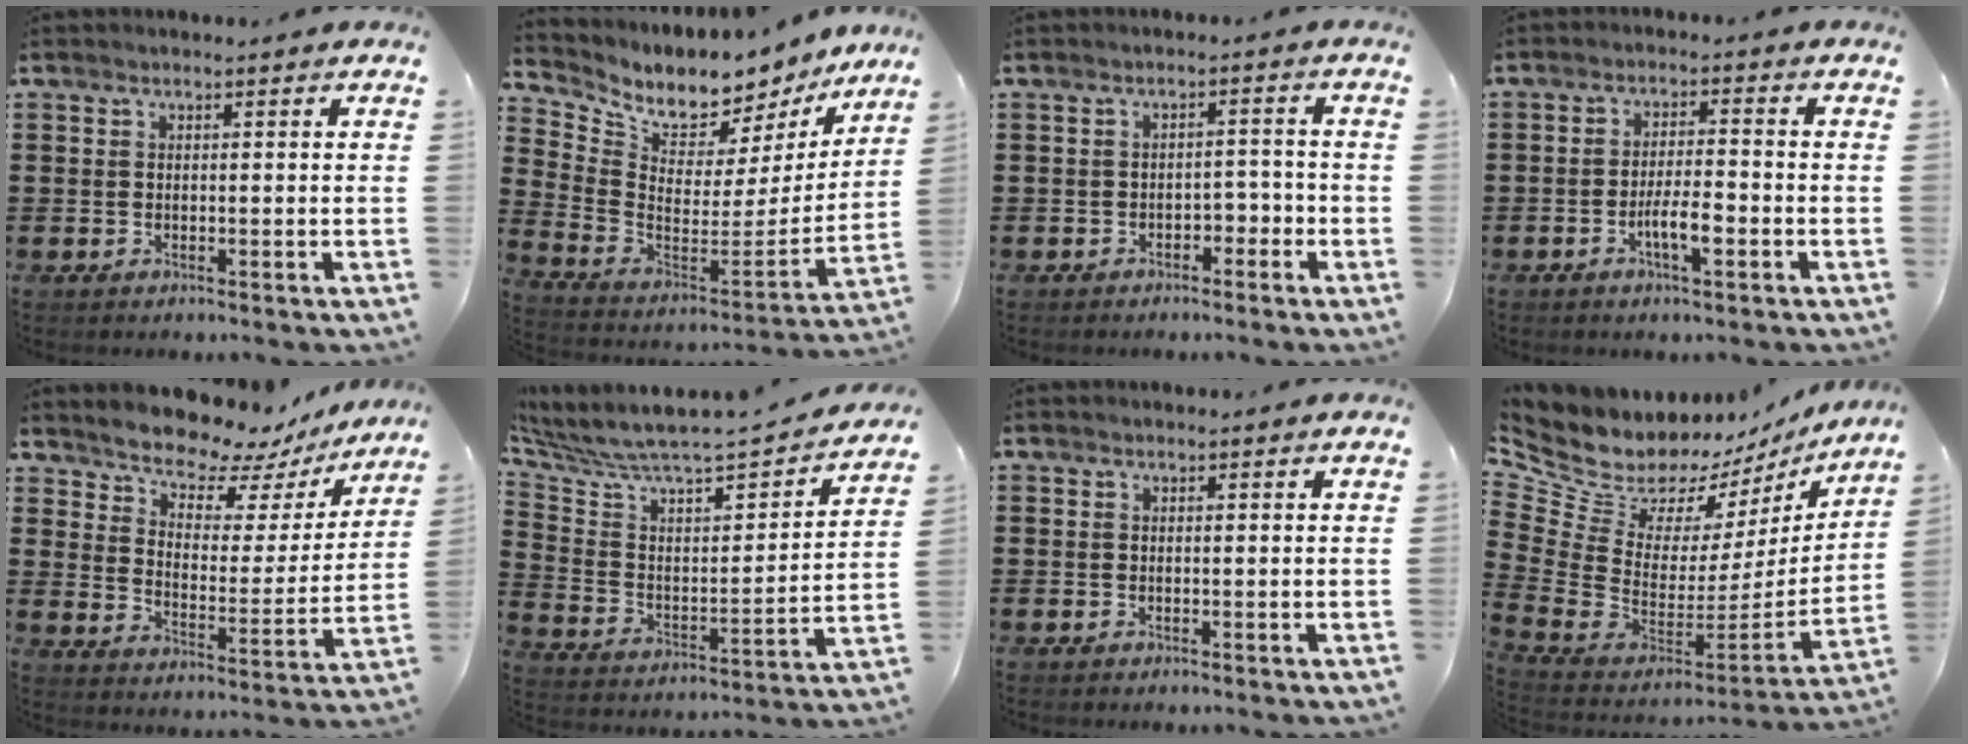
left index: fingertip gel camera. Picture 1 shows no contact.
{"total": 6.2, "force": [5.7, 2.3, 0.9], "torque": [-0.051, -0.060, 0.097]}
{"total": 2.4, "force": [-2.0, 1.1, 0.8], "torque": [-0.020, 0.005, -0.044]}
{"total": 5.0, "force": [-1.9, 1.3, 4.4], "torque": [-0.088, 0.003, -0.038]}
{"total": 7.0, "force": [6.7, 1.6, 1.0], "torque": [-0.042, -0.065, 0.113]}
{"total": 4.9, "force": [4.5, 0.9, 1.7], "torque": [-0.064, -0.053, 0.067]}
{"total": 0.0}
{"total": 9.7, "force": [8.2, 4.3, 2.7], "torque": [-0.120, -0.083, 0.144]}